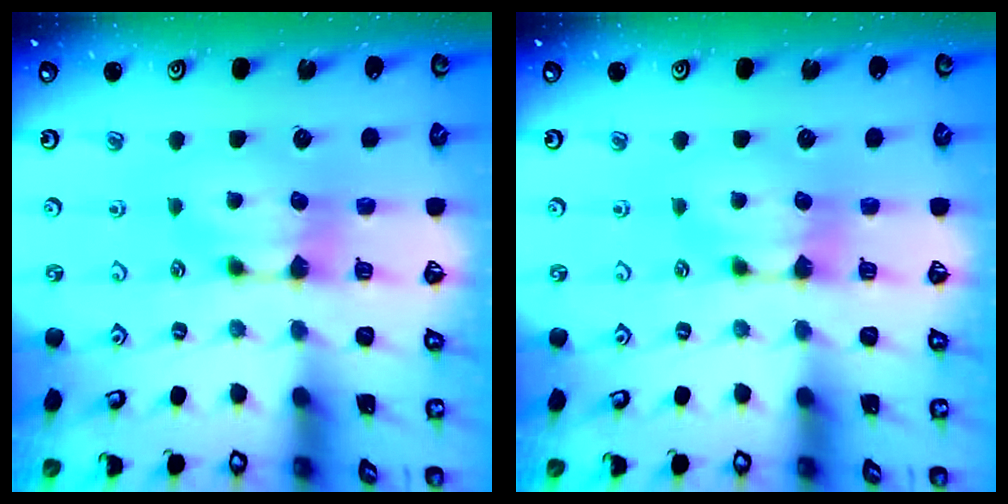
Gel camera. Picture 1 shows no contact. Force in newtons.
{"total": 0.0}